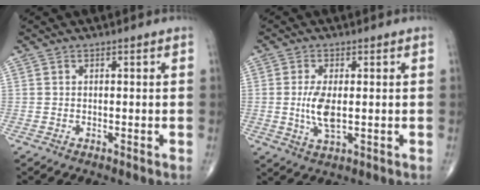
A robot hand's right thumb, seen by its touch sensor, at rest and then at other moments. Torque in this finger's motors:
{"motor_torque": [1.24, 1.21, 0.83, -0.37, 0.04]}